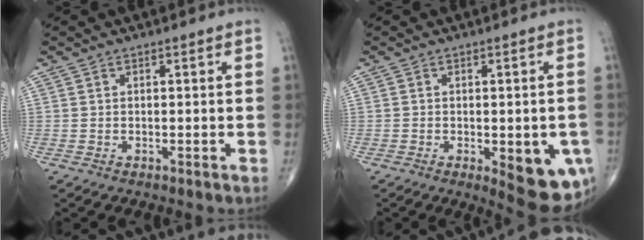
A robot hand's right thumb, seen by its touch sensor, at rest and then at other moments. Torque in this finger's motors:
{"motor_torque": [1.58, 1.29, 0.30, -0.37, 0.14]}